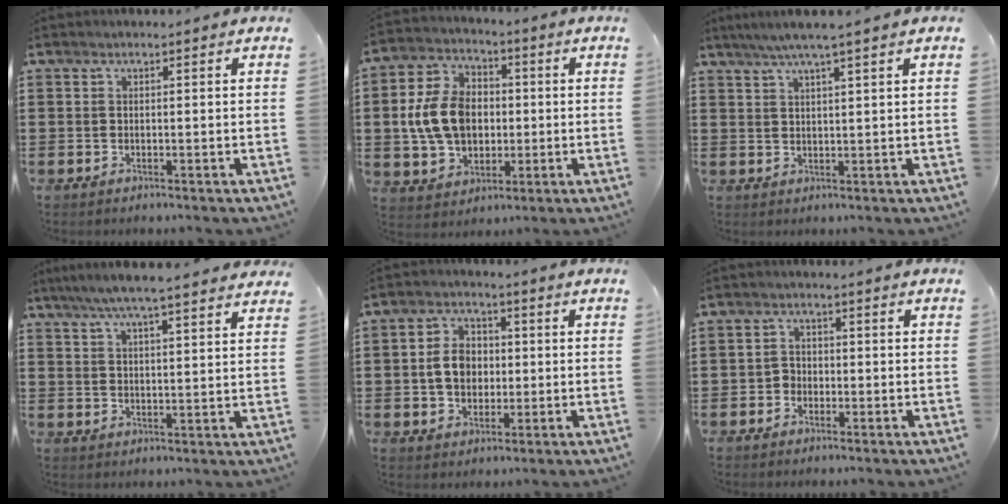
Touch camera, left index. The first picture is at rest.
{"total": 10.1, "force": [0.1, 7.7, 6.5], "torque": [-0.159, 0.011, -0.002]}
{"total": 3.7, "force": [2.6, -0.5, 2.6], "torque": [-0.056, -0.002, 0.045]}
{"total": 5.9, "force": [5.2, 0.0, 2.8], "torque": [-0.069, -0.016, 0.091]}
{"total": 6.1, "force": [-0.2, 4.7, 4.0], "torque": [-0.085, 0.009, -0.009]}
{"total": 2.0, "force": [-1.0, 1.6, 0.5], "torque": [-0.015, 0.005, -0.023]}